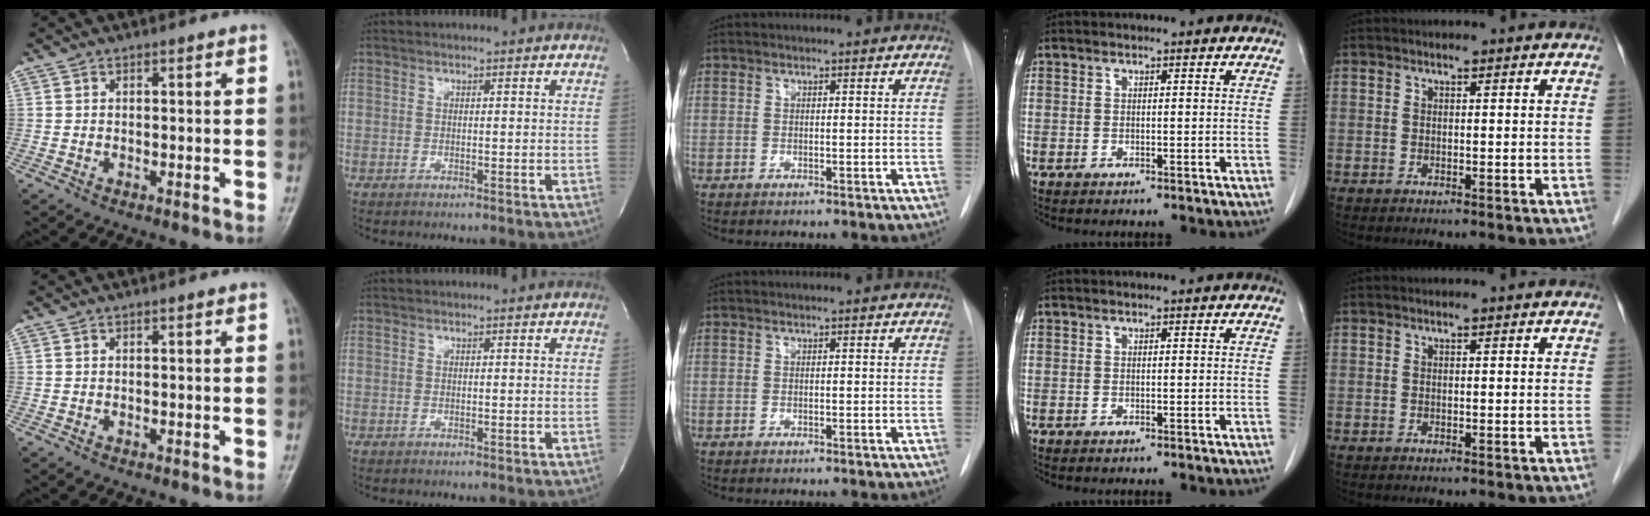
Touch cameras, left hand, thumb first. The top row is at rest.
{}